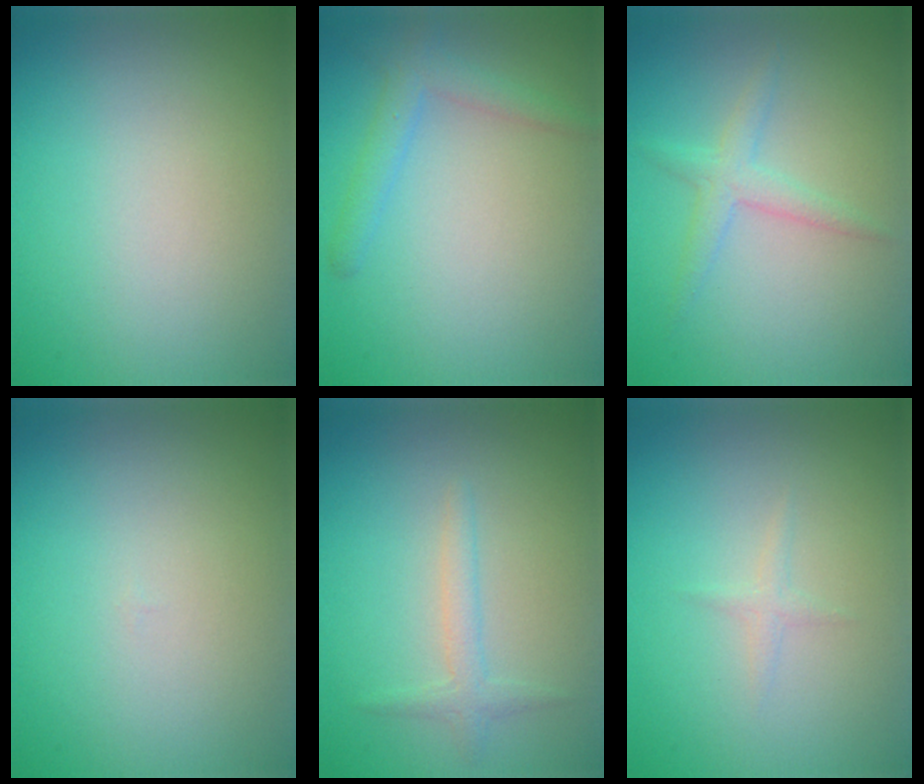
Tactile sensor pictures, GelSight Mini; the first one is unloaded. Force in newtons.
{"total": 2.4, "press": 2.4, "slide": 0.1}
{"total": 2.0, "press": 2.0, "slide": 0.1}
{"total": 0.0}
{"total": 1.7, "press": 1.7, "slide": 0.1}
{"total": 0.8, "press": 0.8, "slide": 0.1}